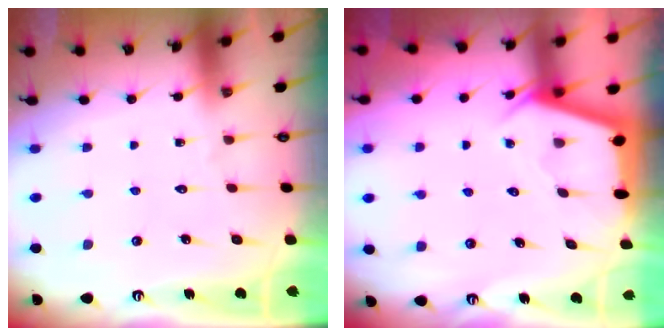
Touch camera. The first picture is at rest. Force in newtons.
{"total": 2.8, "press": 2.8, "slide": 0.4}